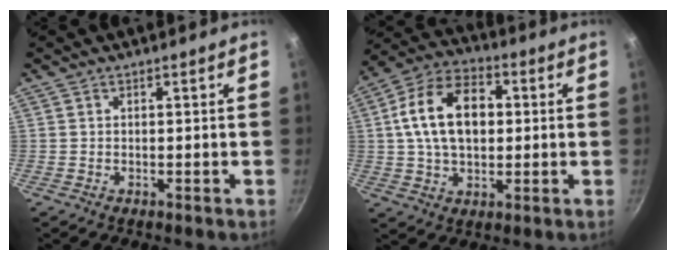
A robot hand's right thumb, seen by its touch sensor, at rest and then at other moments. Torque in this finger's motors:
{"motor_torque": [0.35, 3.38, 0.93, -0.42, 0.17]}